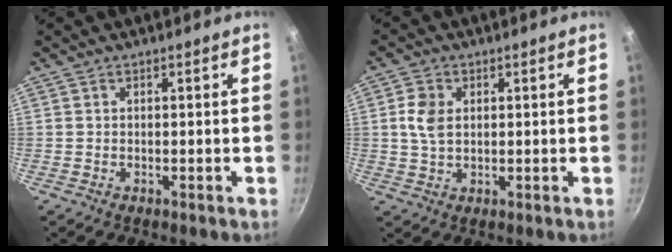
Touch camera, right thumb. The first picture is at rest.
{"total": 5.2, "force": [1.0, 3.6, 3.7], "torque": [-0.065, 0.001, 0.019]}